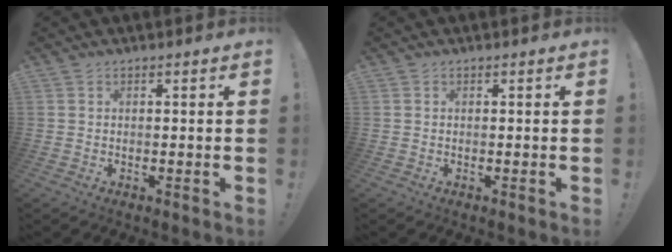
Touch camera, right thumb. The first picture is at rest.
{"total": 0.0}